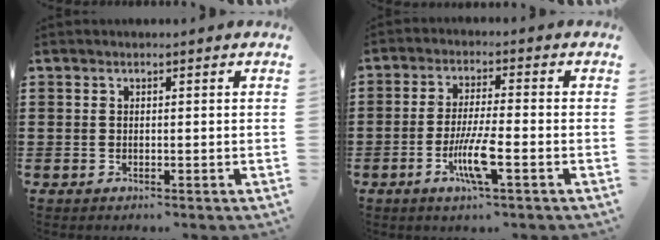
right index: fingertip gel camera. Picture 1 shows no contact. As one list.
[{"total": 7.0, "force": [-2.7, 0.9, 6.4], "torque": [-0.131, -0.015, -0.053]}]